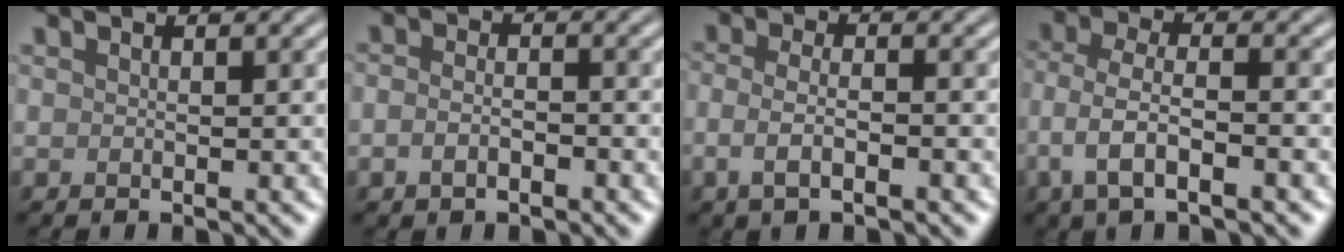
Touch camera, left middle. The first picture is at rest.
{"total": 2.0, "force": [-0.9, 1.1, 1.4], "torque": [-0.029, 0.001, -0.022]}
{"total": 2.8, "force": [-1.0, 1.1, 2.4], "torque": [-0.048, -0.001, -0.022]}
{"total": 4.7, "force": [-2.0, 1.8, 3.8], "torque": [-0.081, 0.000, -0.043]}